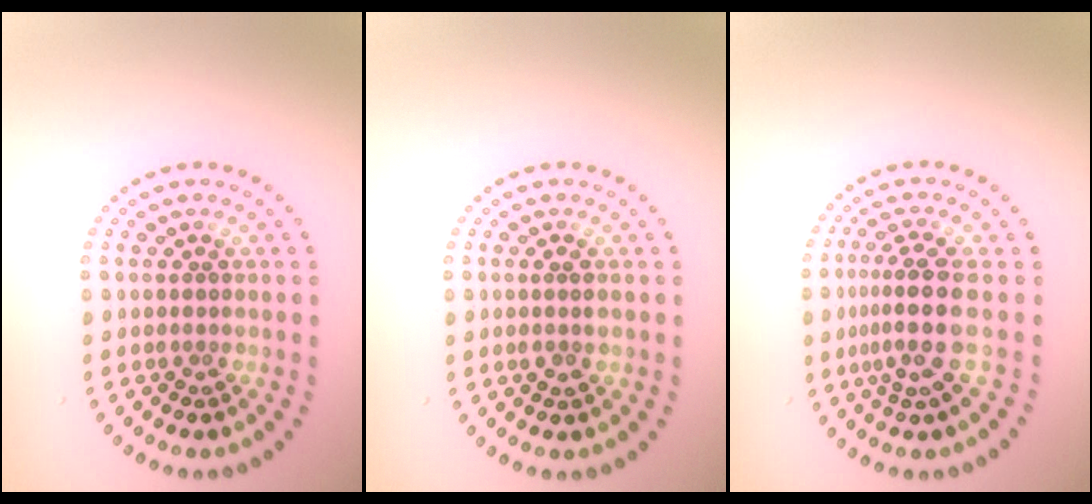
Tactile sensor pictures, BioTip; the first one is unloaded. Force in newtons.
{"total": 1.2, "press": 1.1, "slide": 0.6}
{"total": 3.9, "press": 2.9, "slide": 2.6}